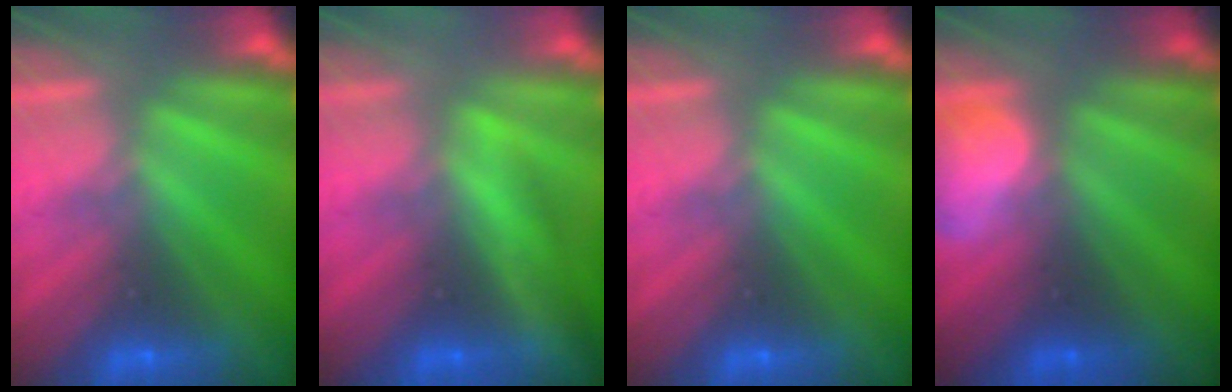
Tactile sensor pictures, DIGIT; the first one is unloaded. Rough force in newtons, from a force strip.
{"total": 3.4}
{"total": 0.0}
{"total": 2.8}